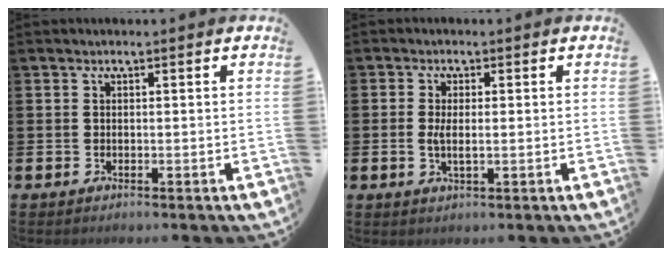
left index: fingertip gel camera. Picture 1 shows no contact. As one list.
[{"total": 2.3, "force": [0.1, 0.9, 2.1], "torque": [-0.033, -0.002, 0.000]}]